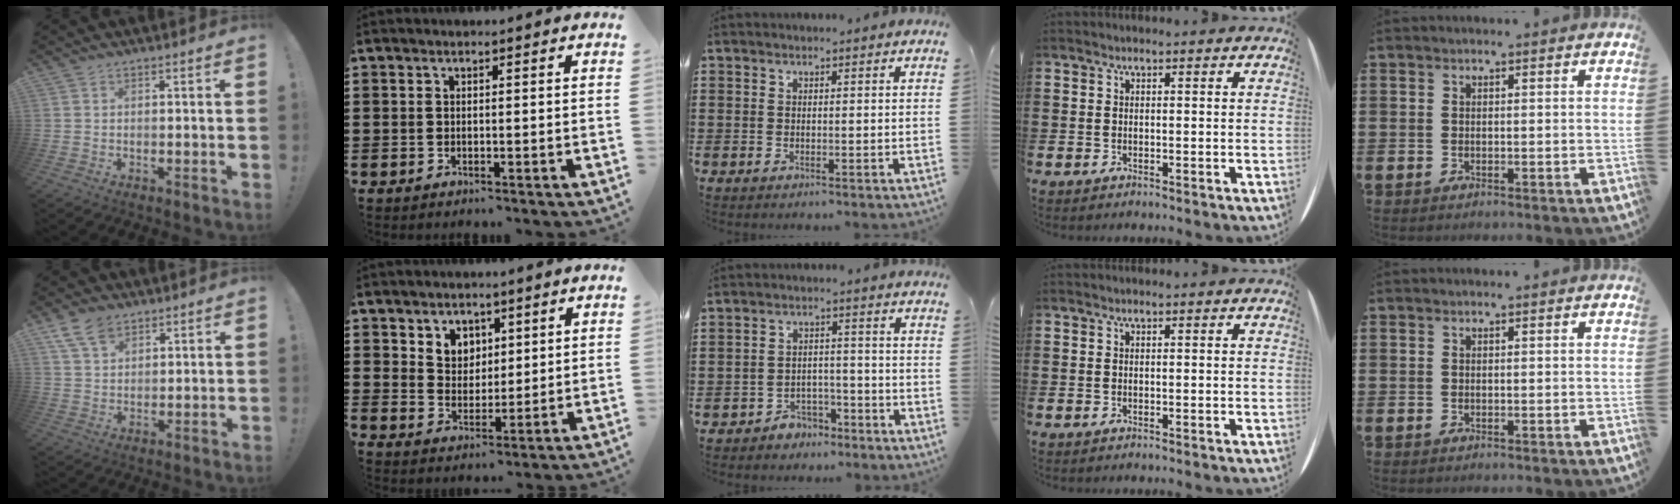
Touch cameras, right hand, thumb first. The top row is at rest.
{"thumb": {"total": 7.9, "force": [5.3, 4.6, 3.6], "torque": [-0.062, -0.019, 0.103]}, "index": {"total": 4.7, "force": [2.9, 3.7, 0.5], "torque": [-0.021, 0.004, 0.052]}, "middle": {"total": 3.4, "force": [-3.2, 1.2, 0.2], "torque": [-0.012, 0.005, -0.067]}}